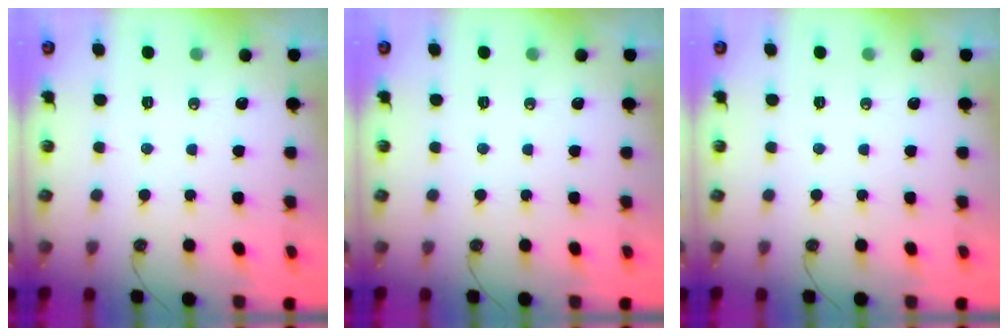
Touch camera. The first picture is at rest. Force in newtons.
{"total": 0.0}
{"total": 0.0}